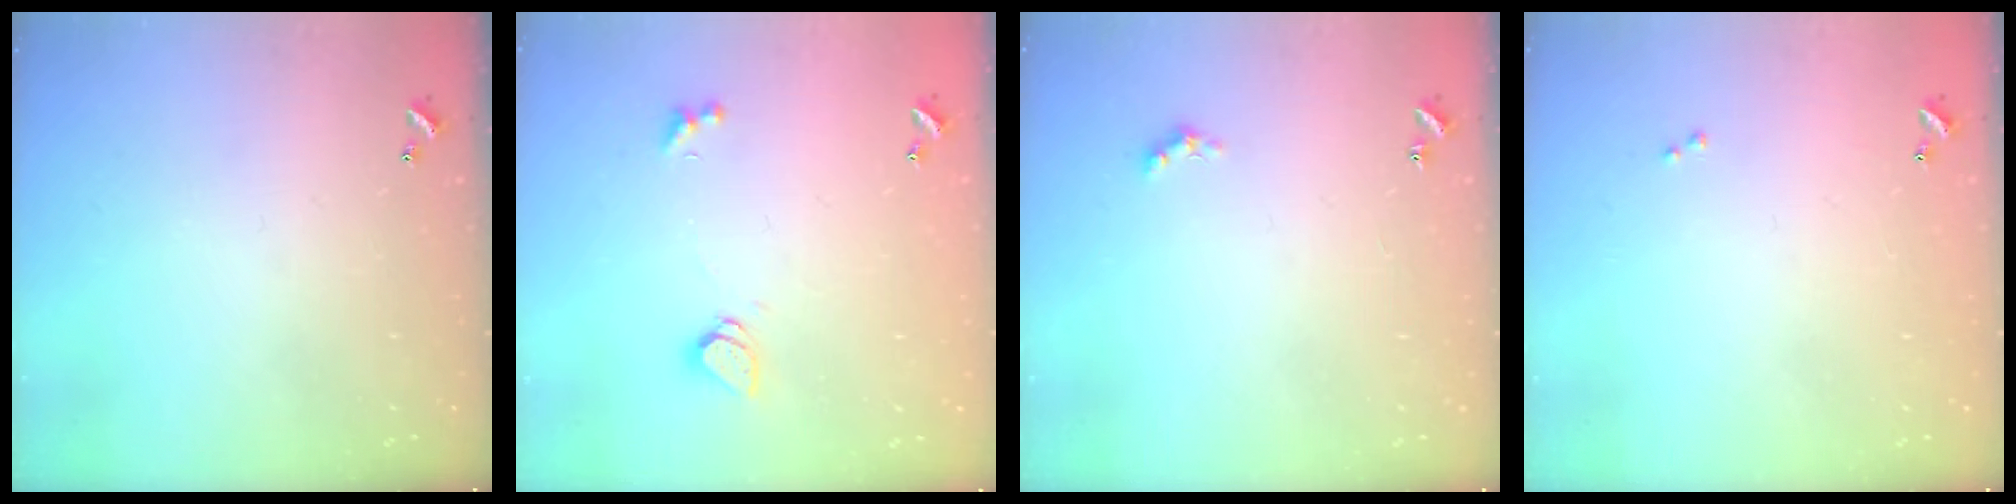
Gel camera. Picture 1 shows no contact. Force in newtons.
{"total": 1.5, "press": 1.4, "slide": 0.5}
{"total": 2.4, "press": 2.3, "slide": 0.6}
{"total": 0.7, "press": 0.6, "slide": 0.4}